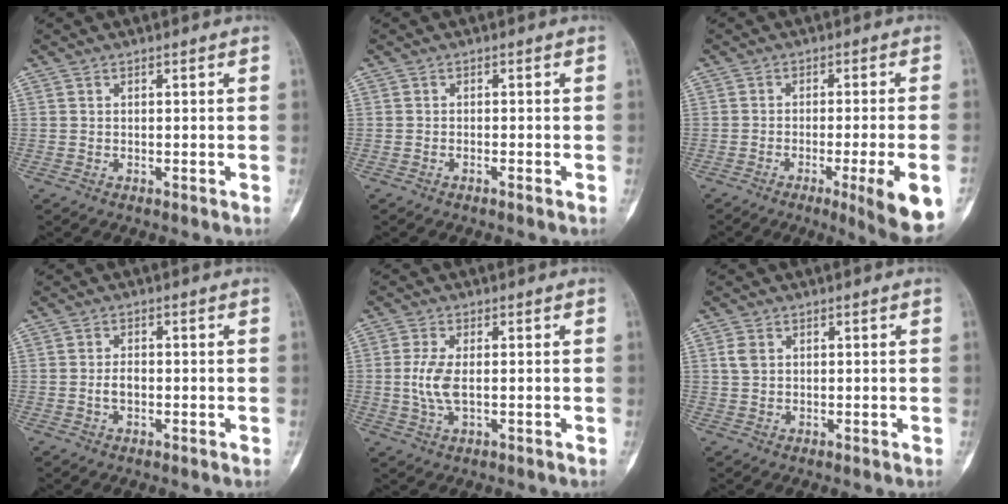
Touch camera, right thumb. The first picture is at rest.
{"total": 0.7, "force": [-0.5, 0.1, 0.6], "torque": [-0.015, 0.005, -0.009]}
{"total": 11.2, "force": [-4.7, 0.9, 10.2], "torque": [-0.134, -0.005, -0.063]}
{"total": 2.3, "force": [-0.5, 1.4, 1.7], "torque": [-0.032, 0.006, -0.012]}
{"total": 5.4, "force": [0.0, 2.3, 4.9], "torque": [-0.118, -0.004, 0.000]}
{"total": 2.3, "force": [0.7, 1.7, 1.5], "torque": [-0.030, 0.004, 0.016]}